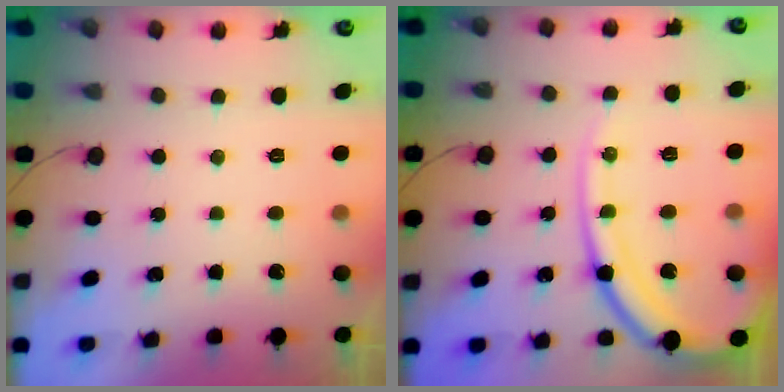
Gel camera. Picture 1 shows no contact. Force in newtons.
{"total": 16.1, "press": 16.0, "slide": 2.0}